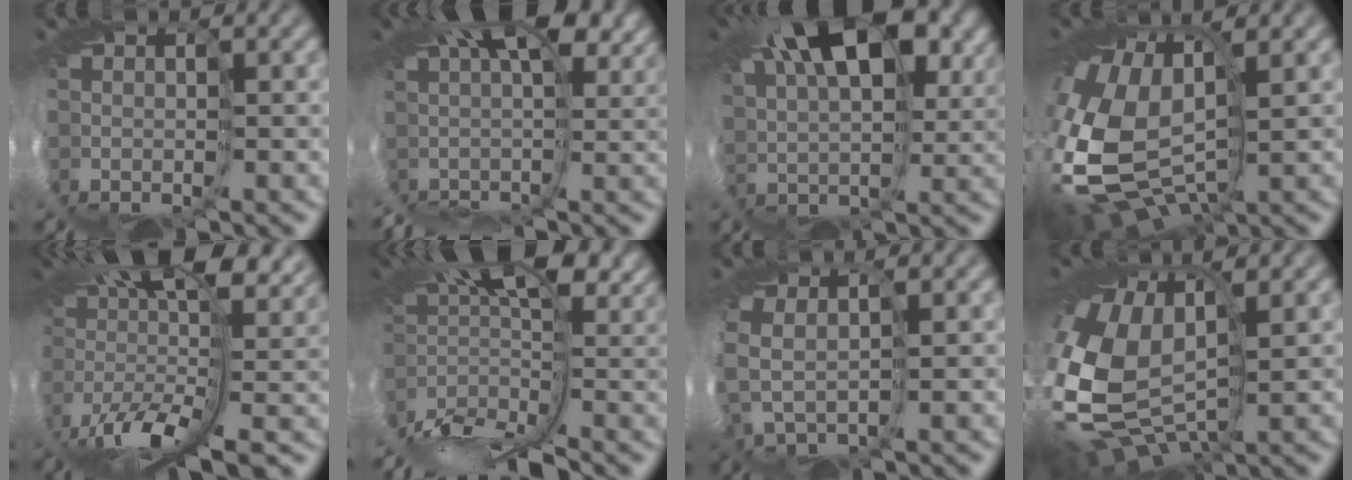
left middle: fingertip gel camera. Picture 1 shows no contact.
{"total": 7.9, "force": [2.5, 3.1, 6.8], "torque": [-0.071, 0.029, 0.036]}
{"total": 11.6, "force": [6.2, 5.4, 8.2], "torque": [-0.134, 0.048, 0.085]}
{"total": 12.1, "force": [-1.1, 7.9, 9.0], "torque": [-0.252, -0.019, -0.008]}
{"total": 11.8, "force": [1.7, 5.0, 10.6], "torque": [-0.199, -0.014, 0.042]}
{"total": 8.7, "force": [-3.4, 2.4, 7.7], "torque": [-0.142, 0.011, -0.063]}
{"total": 2.1, "force": [-0.1, 1.2, 1.6], "torque": [-0.090, -0.004, -0.004]}
{"total": 10.4, "force": [-0.5, 7.1, 7.6], "torque": [-0.225, -0.004, -0.010]}